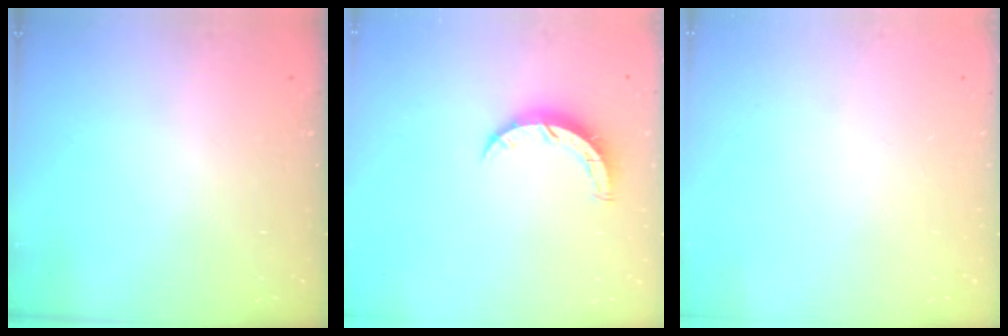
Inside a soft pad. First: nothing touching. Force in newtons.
{"total": 5.5, "press": 5.5, "slide": 0.5}
{"total": 0.0}